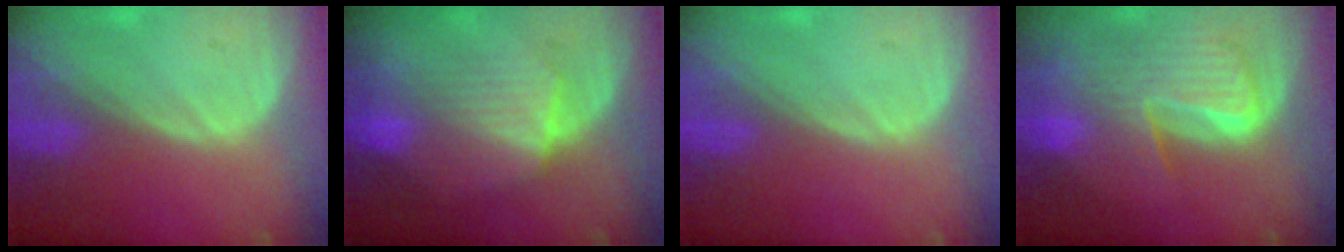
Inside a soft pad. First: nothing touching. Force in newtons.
{"total": 7.4, "press": 7.4, "slide": 0.3}
{"total": 0.0}
{"total": 9.8, "press": 8.4, "slide": 5.0}